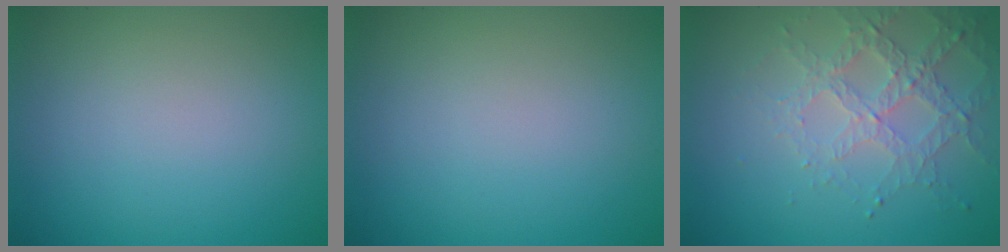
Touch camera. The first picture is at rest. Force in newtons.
{"total": 0.0}
{"total": 3.1, "press": 3.1, "slide": 0.7}